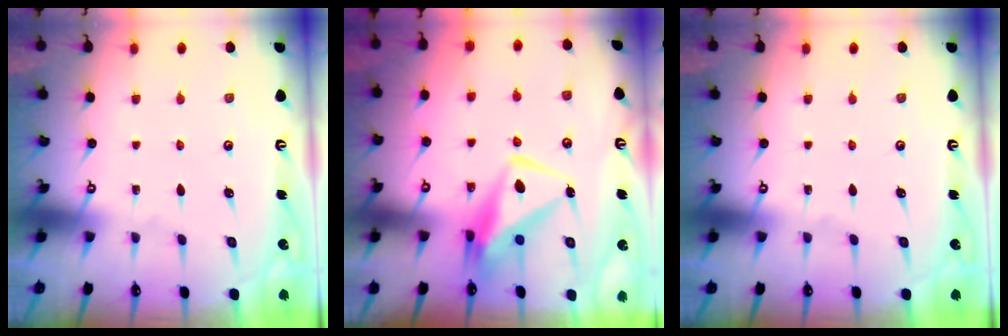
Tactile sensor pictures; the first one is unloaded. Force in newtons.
{"total": 8.9, "press": 8.8, "slide": 1.6}
{"total": 0.0}